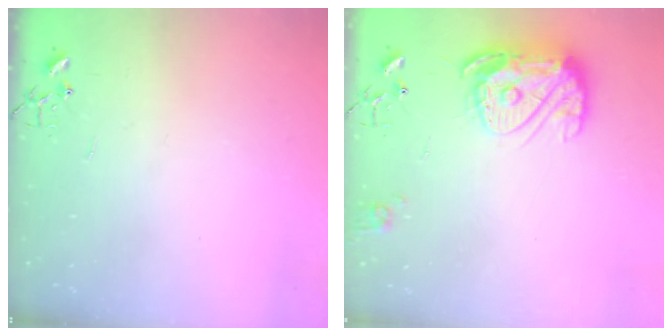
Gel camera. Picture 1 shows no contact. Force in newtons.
{"total": 15.4, "press": 15.3, "slide": 1.3}